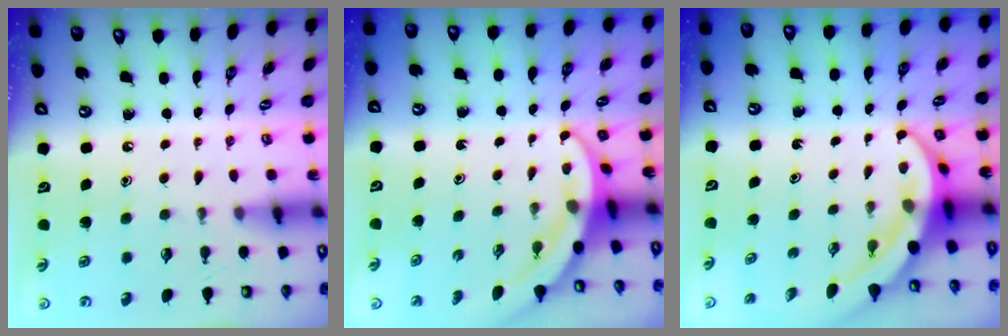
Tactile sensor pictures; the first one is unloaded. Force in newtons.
{"total": 3.3, "press": 3.3, "slide": 0.1}
{"total": 6.2, "press": 6.1, "slide": 1.4}